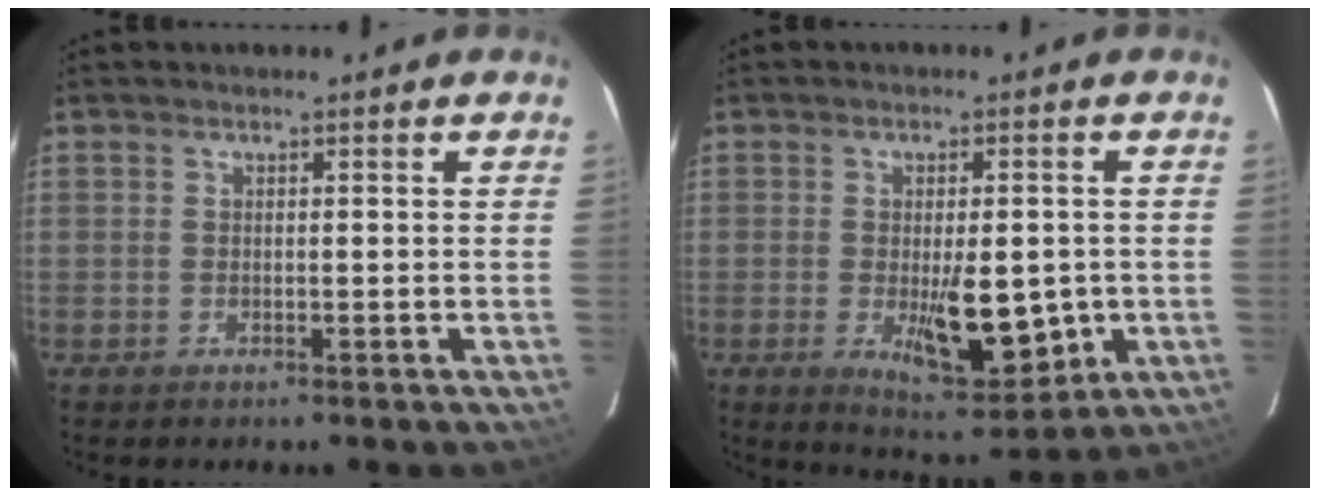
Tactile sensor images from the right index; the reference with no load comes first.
{"total": 11.5, "force": [-2.2, 4.3, 10.5], "torque": [-0.163, -0.016, -0.020]}